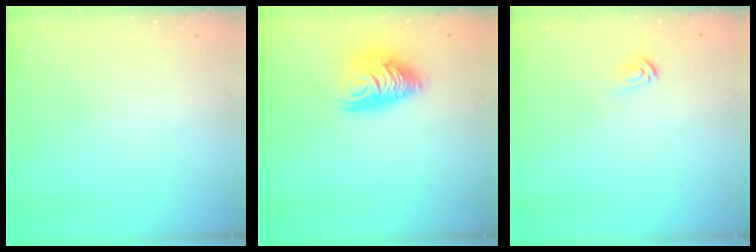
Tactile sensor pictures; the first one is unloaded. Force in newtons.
{"total": 10.2, "press": 10.2, "slide": 0.7}
{"total": 3.0, "press": 3.0, "slide": 0.1}